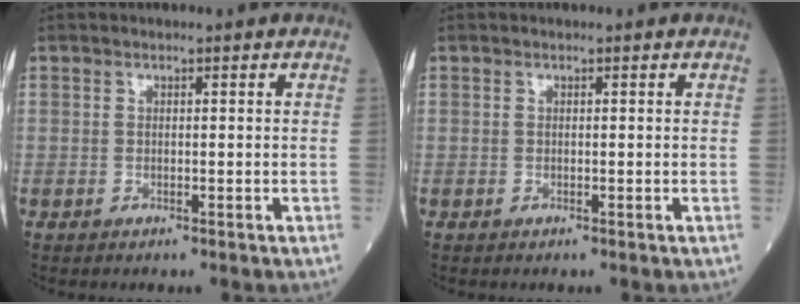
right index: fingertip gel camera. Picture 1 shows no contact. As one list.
[{"total": 0.0}]